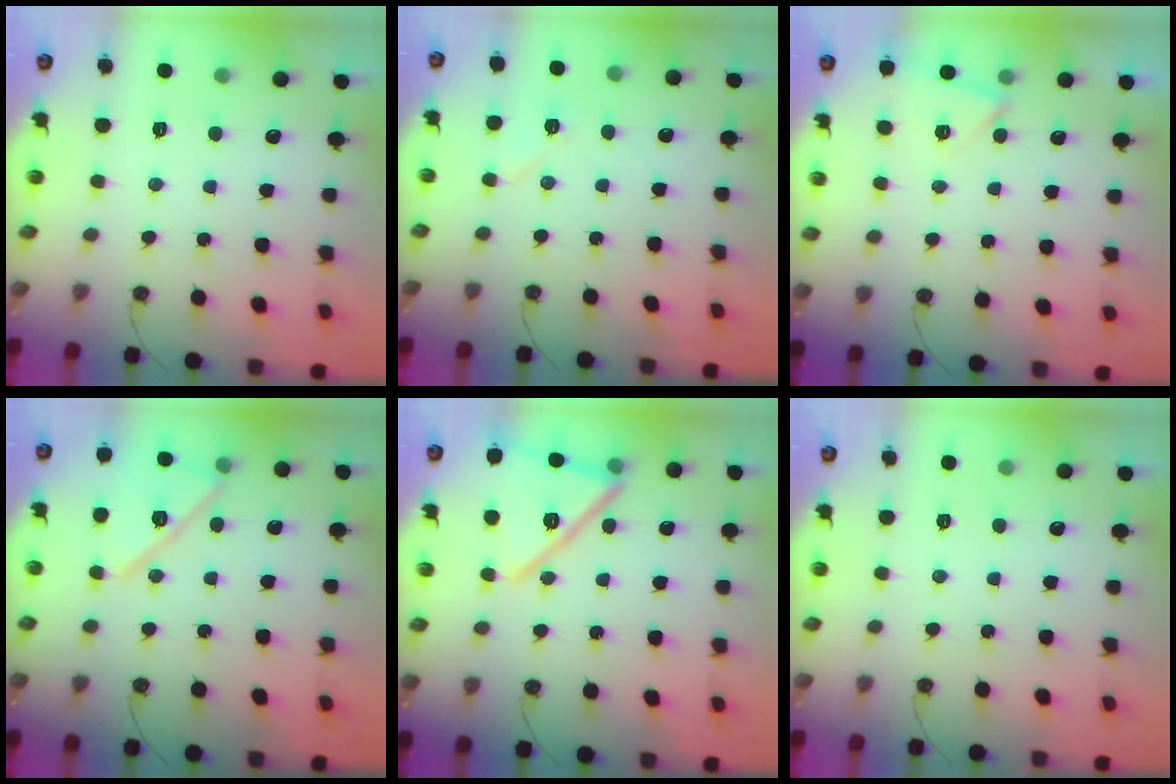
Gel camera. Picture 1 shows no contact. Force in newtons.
{"total": 5.3, "press": 5.1, "slide": 1.5}
{"total": 4.4, "press": 3.5, "slide": 2.7}
{"total": 15.0, "press": 14.9, "slide": 0.8}
{"total": 18.6, "press": 18.2, "slide": 4.0}
{"total": 0.0}